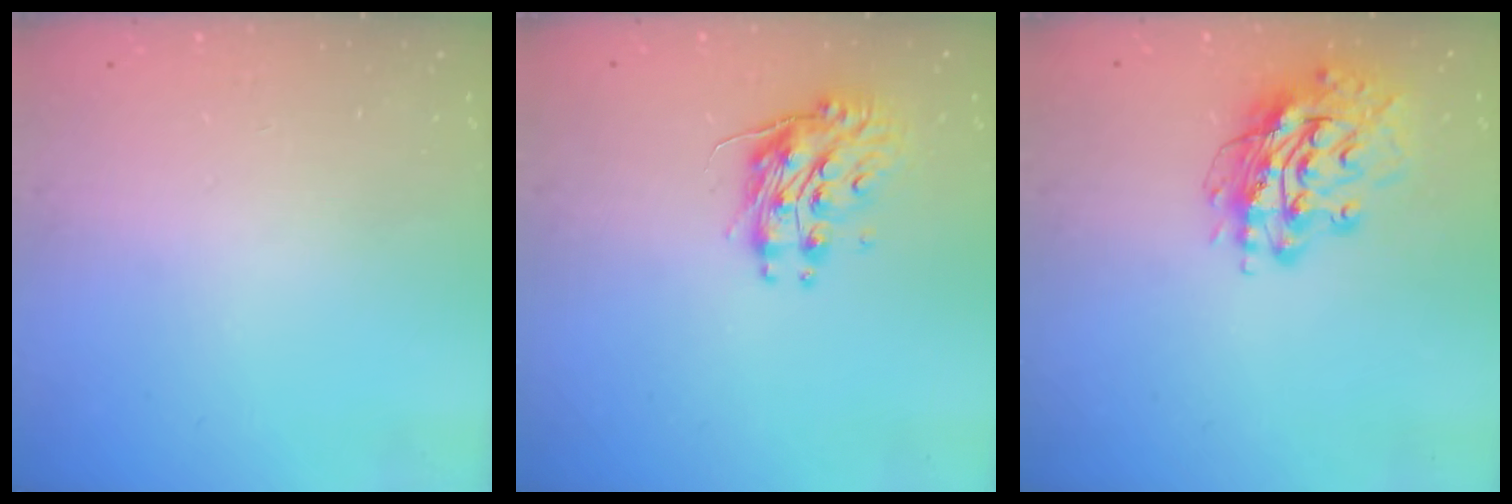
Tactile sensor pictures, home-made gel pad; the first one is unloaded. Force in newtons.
{"total": 10.4, "press": 10.4, "slide": 0.8}
{"total": 15.2, "press": 15.1, "slide": 1.6}